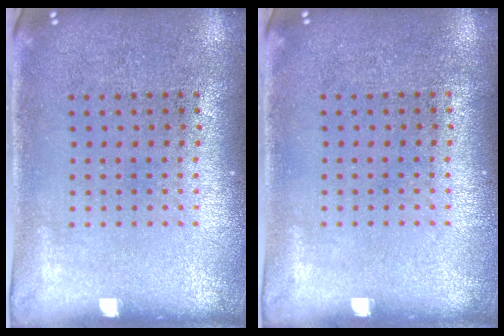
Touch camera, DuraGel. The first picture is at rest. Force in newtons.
{"total": 0.0}